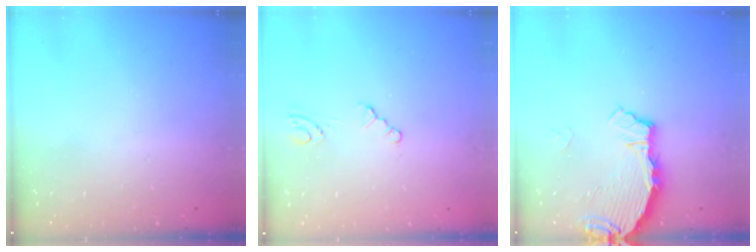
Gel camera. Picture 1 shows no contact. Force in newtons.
{"total": 2.1, "press": 2.1, "slide": 0.3}
{"total": 3.7, "press": 3.7, "slide": 0.4}